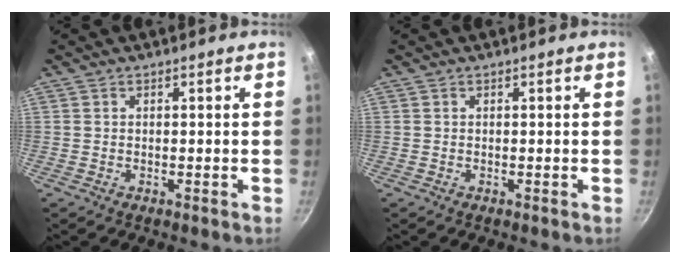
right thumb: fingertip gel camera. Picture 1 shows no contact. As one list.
[{"total": 0.0}]